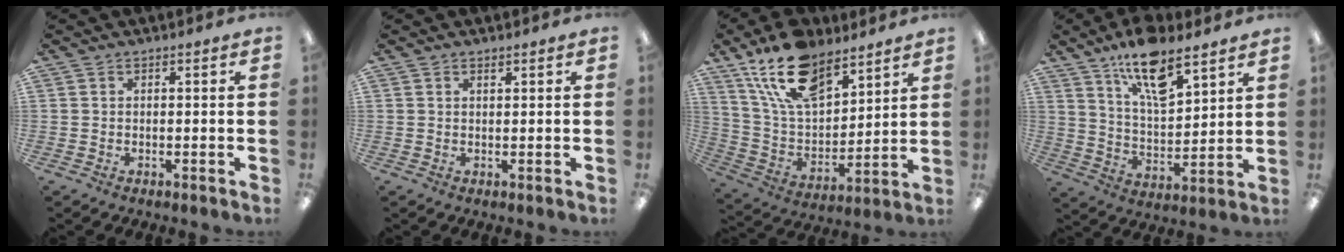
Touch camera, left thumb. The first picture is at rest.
{"total": 0.8, "force": [0.8, 0.2, 0.3], "torque": [-0.007, 0.000, 0.015]}
{"total": 17.9, "force": [12.4, 9.0, 9.3], "torque": [-0.186, -0.055, 0.229]}
{"total": 14.4, "force": [10.2, 5.3, 8.7], "torque": [-0.144, -0.049, 0.176]}